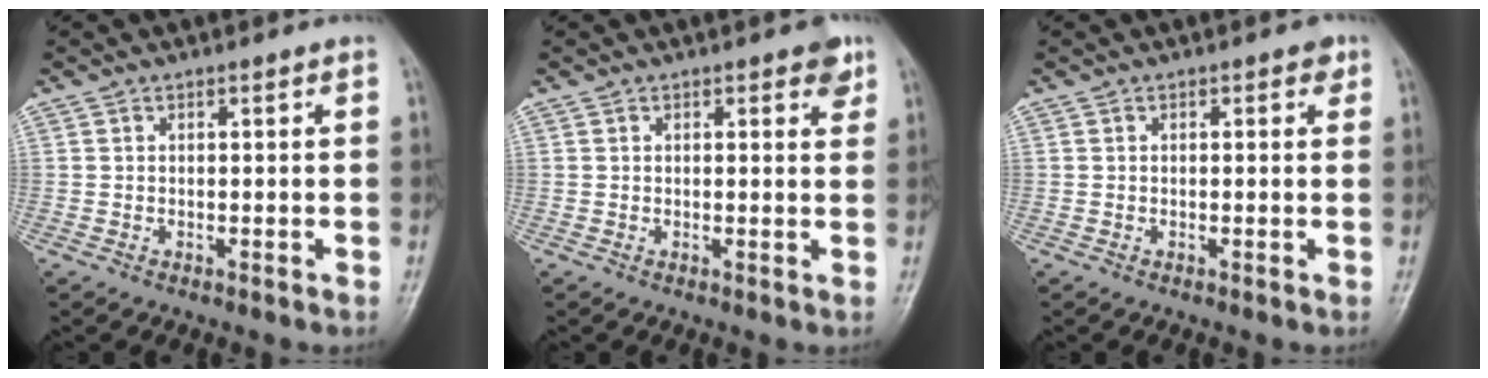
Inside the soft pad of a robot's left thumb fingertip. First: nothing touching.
{"total": 2.8, "force": [1.7, 1.2, 1.8], "torque": [-0.009, -0.006, 0.017]}
{"total": 1.3, "force": [0.6, 0.8, 0.8], "torque": [0.001, 0.000, 0.003]}